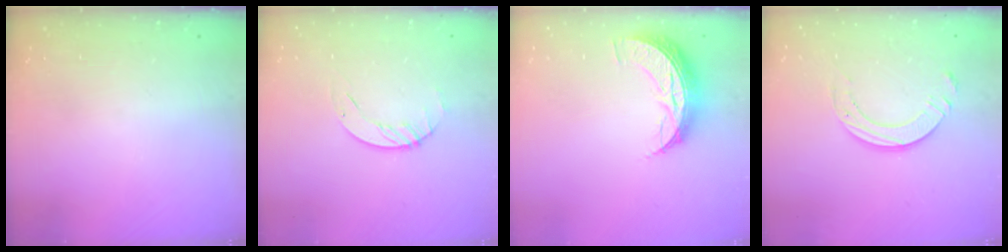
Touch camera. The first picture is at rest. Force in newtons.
{"total": 2.3, "press": 2.3, "slide": 0.3}
{"total": 8.7, "press": 8.7, "slide": 0.7}
{"total": 8.8, "press": 8.7, "slide": 0.9}